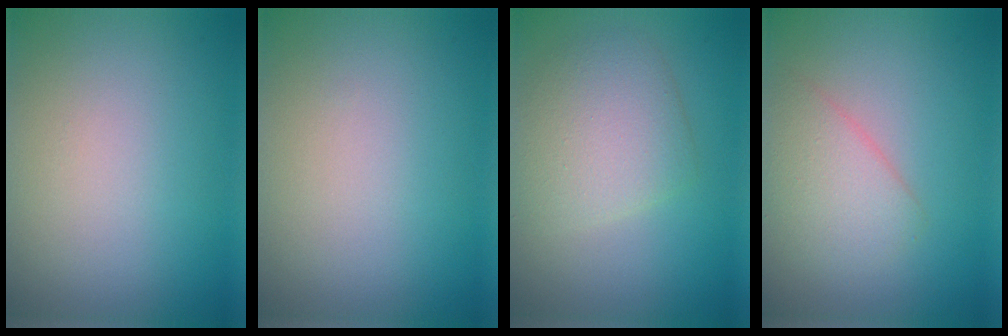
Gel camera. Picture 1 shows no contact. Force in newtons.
{"total": 0.0}
{"total": 4.1, "press": 4.1, "slide": 0.2}
{"total": 2.8, "press": 2.7, "slide": 0.2}